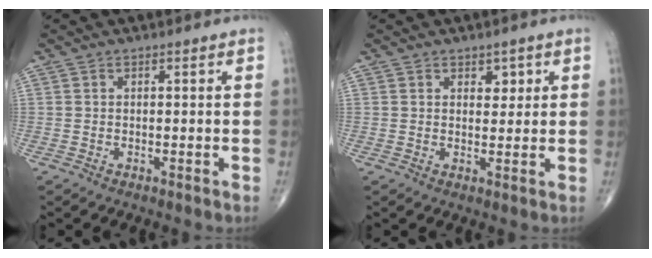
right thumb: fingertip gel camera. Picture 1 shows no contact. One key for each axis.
{"total": 2.7, "fx": 1.3, "fy": 1.9, "fz": 1.4, "tx": 0.001, "ty": -0.006, "tz": 0.018}